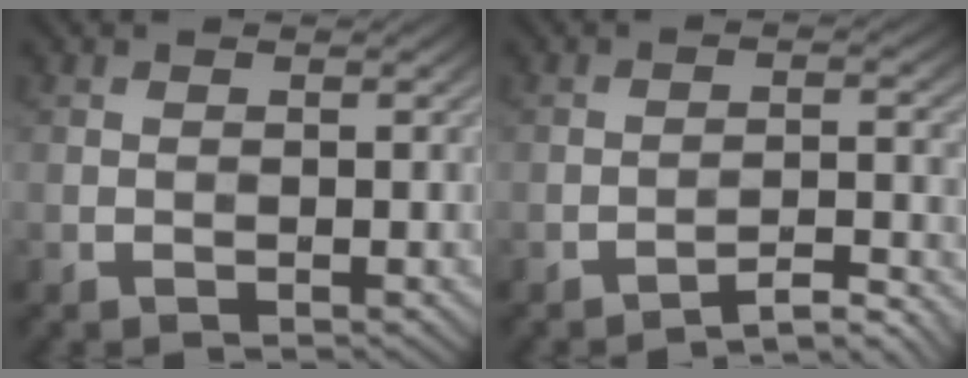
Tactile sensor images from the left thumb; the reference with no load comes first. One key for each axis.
{"total": 4.0, "fx": -3.5, "fy": 0.4, "fz": 1.8, "tx": -0.022, "ty": 0.016, "tz": -0.056}